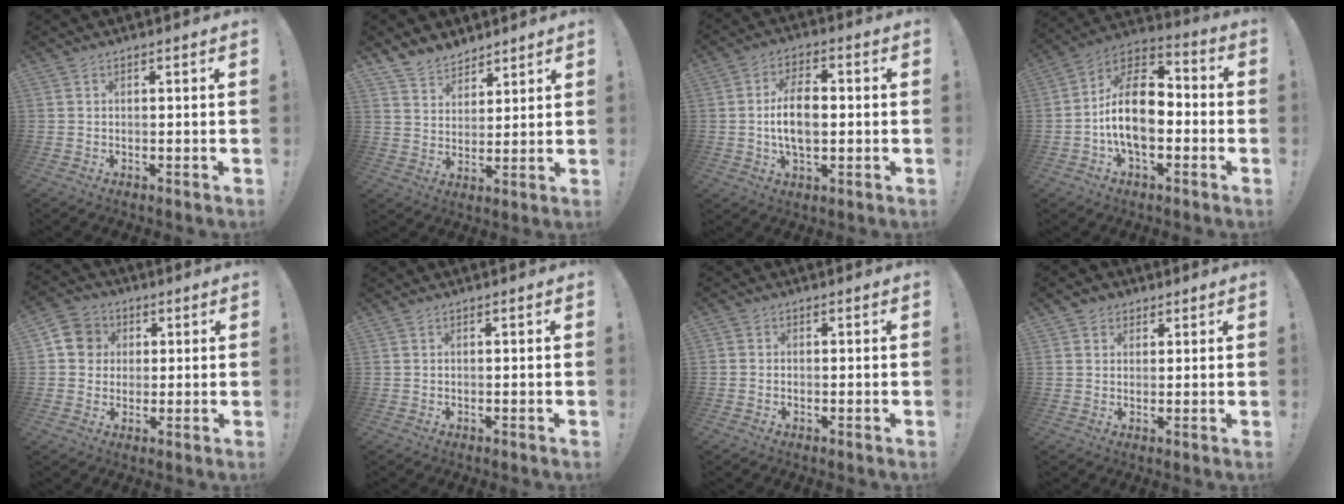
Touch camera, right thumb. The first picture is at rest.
{"total": 7.1, "force": [5.9, 3.8, 0.6], "torque": [-0.022, -0.044, 0.118]}
{"total": 10.4, "force": [-0.9, 5.7, 8.7], "torque": [-0.159, 0.002, -0.018]}
{"total": 17.5, "force": [-2.7, 10.1, 14.0], "torque": [-0.251, 0.023, -0.042]}
{"total": 8.6, "force": [1.8, 8.1, 2.5], "torque": [-0.024, 0.003, 0.037]}
{"total": 0.0}
{"total": 1.1, "force": [-0.6, 0.9, 0.2], "torque": [-0.006, 0.006, -0.010]}
{"total": 3.4, "force": [1.5, 3.0, 0.6], "torque": [-0.009, -0.002, 0.027]}